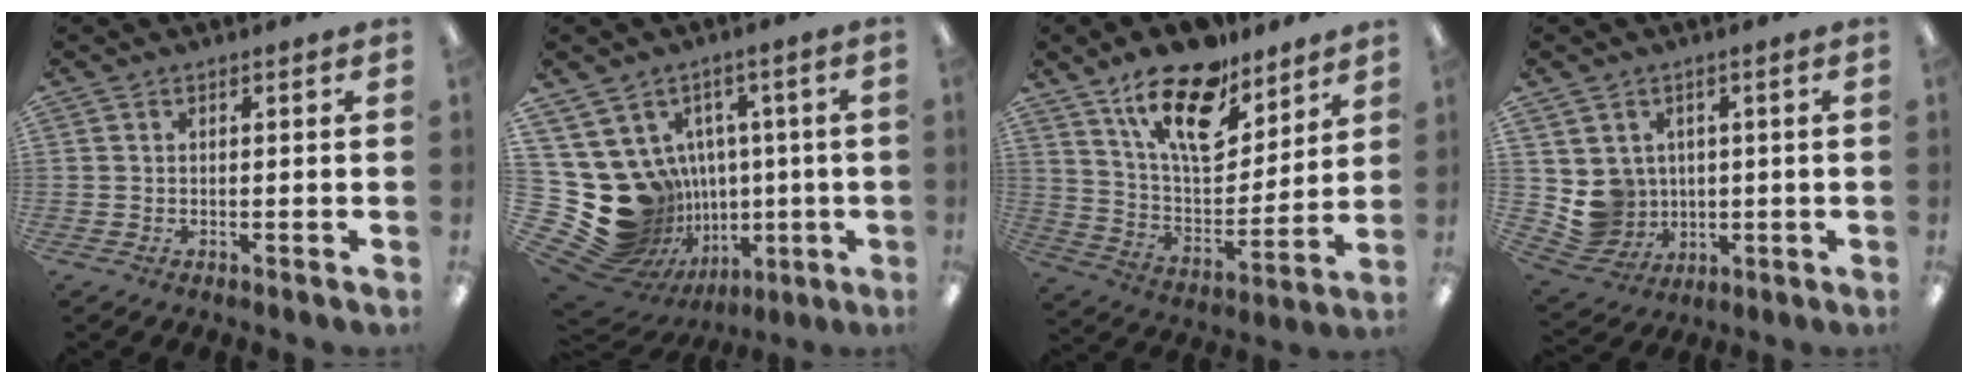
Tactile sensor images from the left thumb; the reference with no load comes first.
{"total": 19.1, "force": [-0.8, 17.6, 7.3], "torque": [-0.157, -0.030, 0.046]}
{"total": 20.2, "force": [13.8, 9.2, 11.6], "torque": [-0.194, -0.079, 0.240]}
{"total": 7.2, "force": [1.7, 7.0, 0.9], "torque": [-0.050, -0.012, 0.045]}